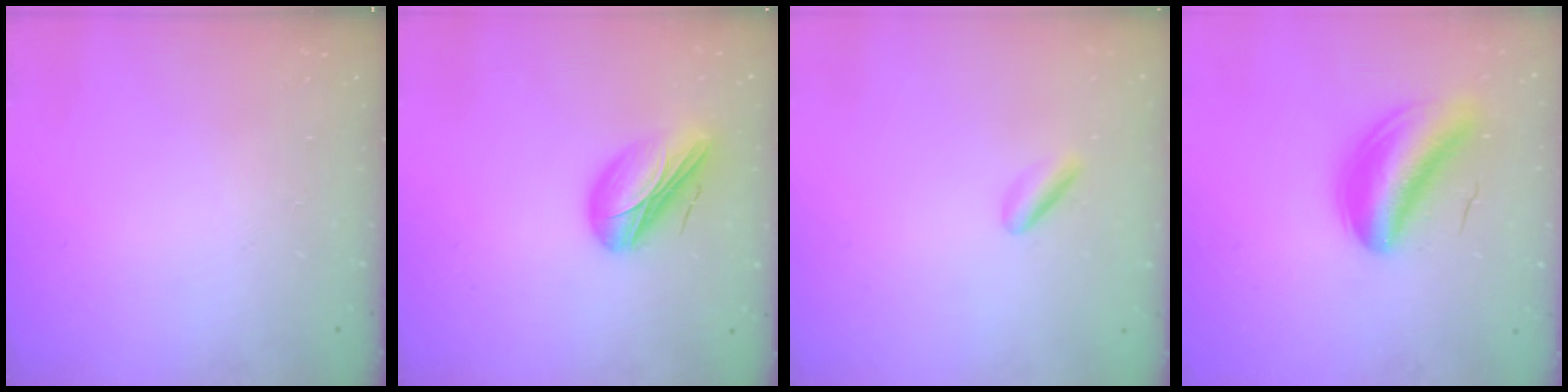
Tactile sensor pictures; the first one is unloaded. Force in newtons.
{"total": 13.2, "press": 12.5, "slide": 4.1}
{"total": 2.8, "press": 2.6, "slide": 1.2}
{"total": 6.2, "press": 5.7, "slide": 2.4}